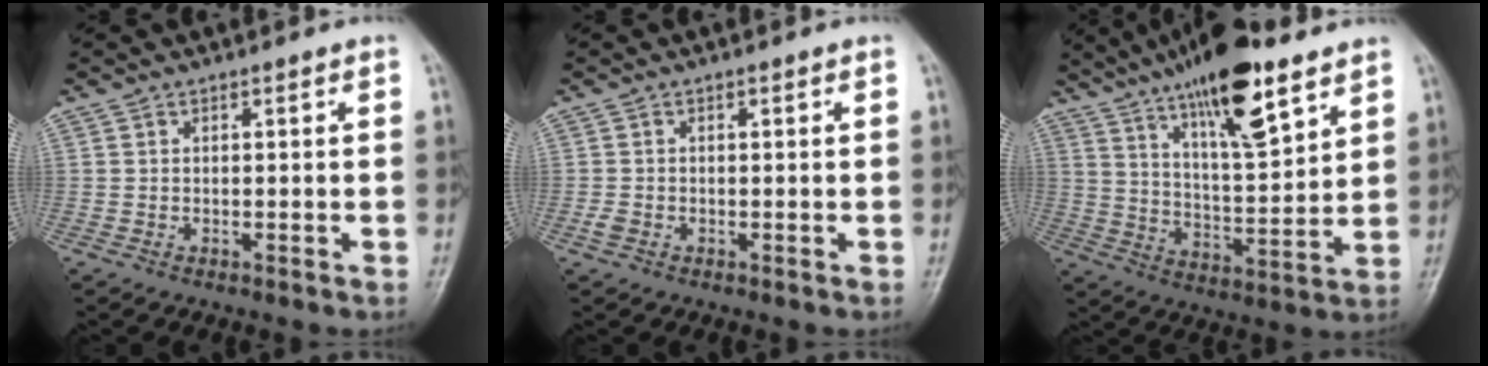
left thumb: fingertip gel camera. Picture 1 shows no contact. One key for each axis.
{"total": 1.5, "fx": -0.4, "fy": 1.1, "fz": 0.8, "tx": -0.015, "ty": 0.000, "tz": -0.010}
{"total": 18.3, "fx": 11.6, "fy": 5.0, "fz": 13.2, "tx": -0.198, "ty": -0.052, "tz": 0.200}